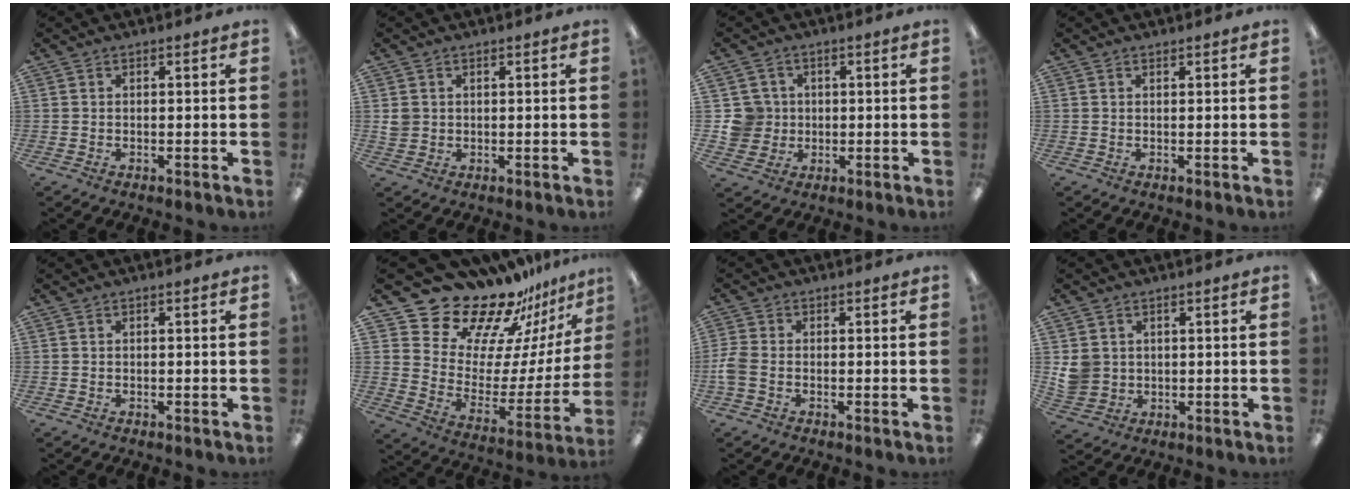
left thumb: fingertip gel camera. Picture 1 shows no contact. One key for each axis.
{"total": 2.4, "fx": 0.8, "fy": 2.3, "fz": 0.4, "tx": -0.010, "ty": 0.002, "tz": 0.014}
{"total": 6.8, "fx": 1.0, "fy": 6.6, "fz": 1.1, "tx": -0.032, "ty": 0.009, "tz": 0.023}
{"total": 0.6, "fx": 0.6, "fy": 0.1, "fz": 0.0, "tx": -0.001, "ty": 0.001, "tz": 0.010}
{"total": 0.0}
{"total": 20.9, "fx": 18.9, "fy": 7.7, "fz": 4.7, "tx": -0.087, "ty": -0.162, "tz": 0.341}
{"total": 3.8, "fx": -1.0, "fy": 2.4, "fz": 2.8, "tx": -0.065, "ty": -0.001, "tz": -0.020}
{"total": 5.0, "fx": 1.4, "fy": 4.7, "fz": 0.9, "tx": -0.013, "ty": 0.005, "tz": 0.029}